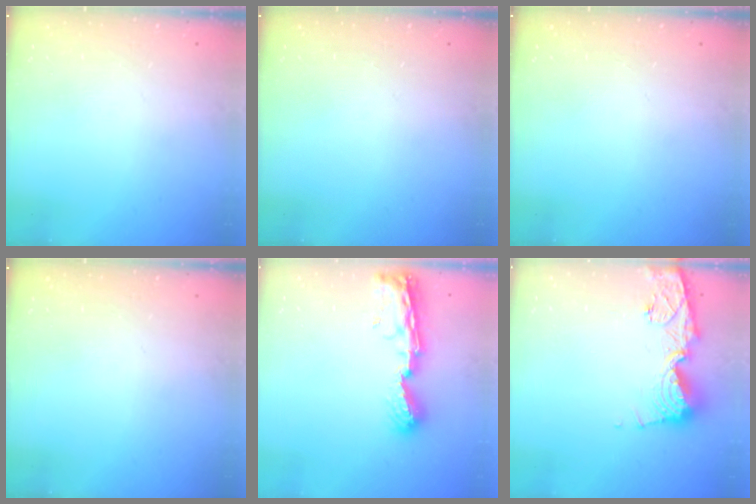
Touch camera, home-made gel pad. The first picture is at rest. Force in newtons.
{"total": 0.0}
{"total": 0.0}
{"total": 0.0}
{"total": 9.3, "press": 9.3, "slide": 1.0}
{"total": 11.2, "press": 11.2, "slide": 1.3}